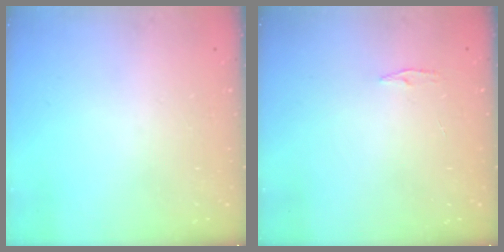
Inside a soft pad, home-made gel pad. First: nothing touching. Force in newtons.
{"total": 3.8, "press": 3.7, "slide": 0.5}